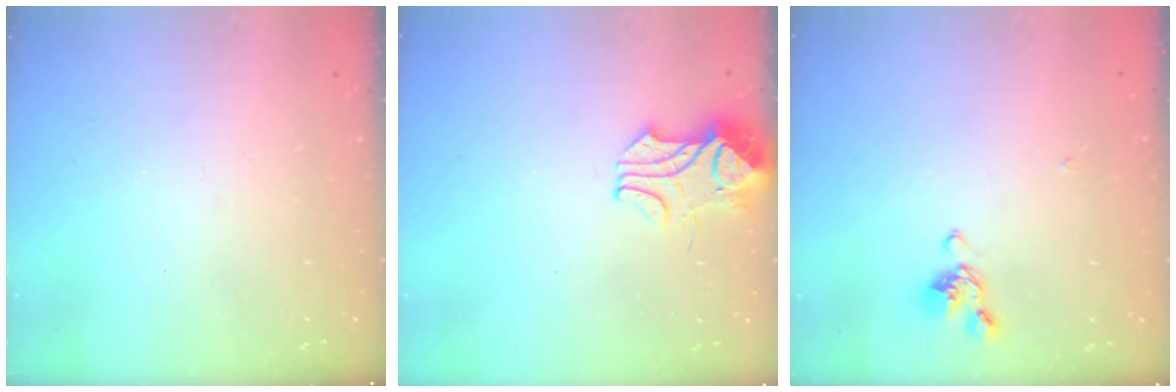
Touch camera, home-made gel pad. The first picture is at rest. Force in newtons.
{"total": 2.4, "press": 2.2, "slide": 1.0}
{"total": 3.6, "press": 3.5, "slide": 0.8}